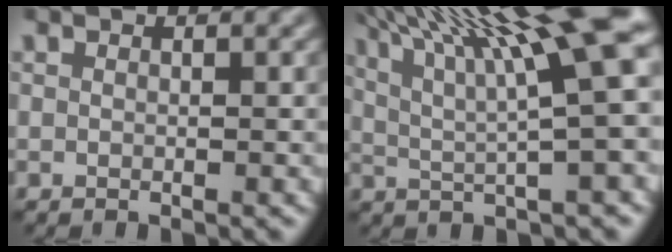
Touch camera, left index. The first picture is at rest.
{"total": 13.2, "force": [6.1, 2.4, 11.4], "torque": [-0.166, 0.016, 0.096]}